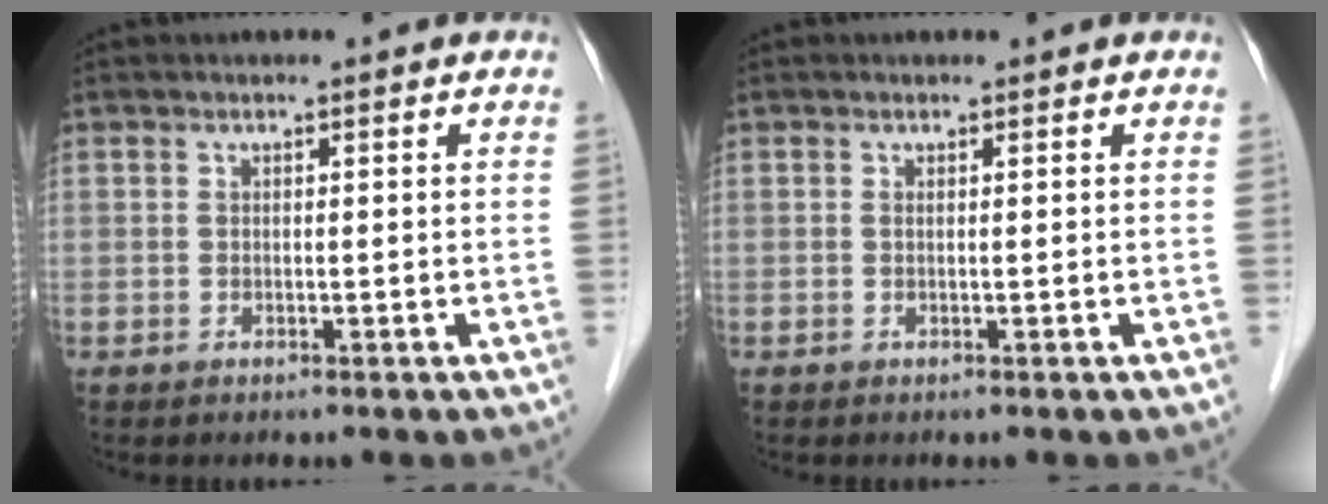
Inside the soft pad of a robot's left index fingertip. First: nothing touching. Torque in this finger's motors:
{"motor_torque": [-0.05, 0.03, 0.01, 0.00]}